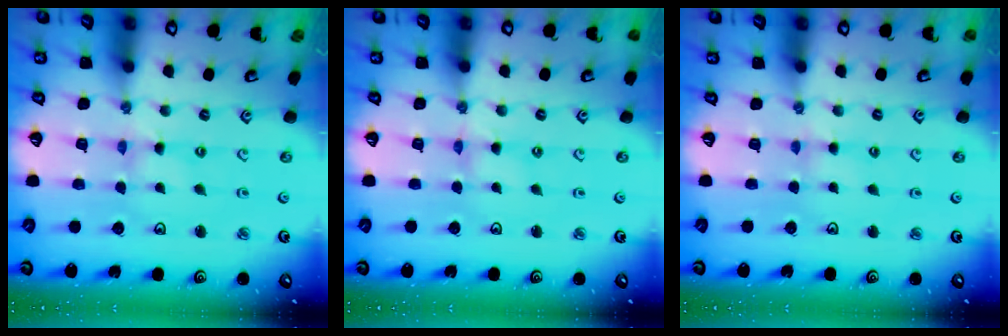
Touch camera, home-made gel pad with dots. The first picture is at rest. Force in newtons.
{"total": 1.7, "press": 1.7, "slide": 0.2}
{"total": 2.5, "press": 2.5, "slide": 0.3}